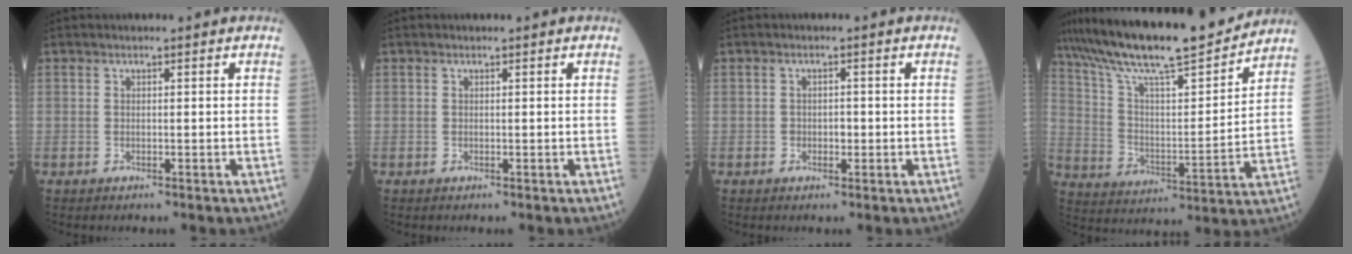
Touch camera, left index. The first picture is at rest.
{"total": 0.0}
{"total": 1.3, "force": [-0.5, 0.9, 0.8], "torque": [-0.012, -0.001, -0.008]}
{"total": 19.8, "force": [17.3, 1.5, 9.6], "torque": [-0.169, -0.004, 0.283]}